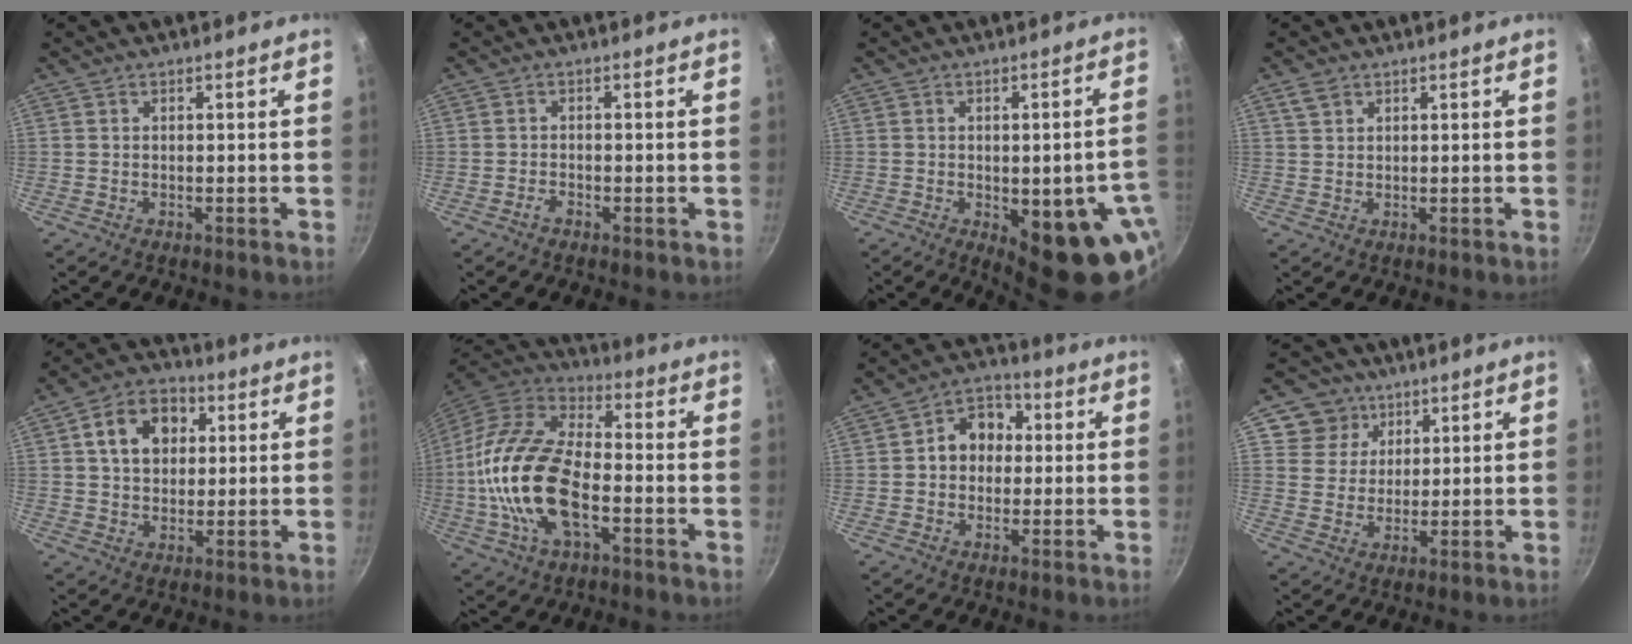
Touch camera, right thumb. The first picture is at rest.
{"total": 1.2, "force": [-0.9, 0.4, 0.7], "torque": [-0.016, 0.007, -0.021]}
{"total": 17.9, "force": [-5.4, 6.2, 15.9], "torque": [-0.148, 0.002, -0.058]}
{"total": 2.3, "force": [1.4, 1.4, 1.1], "torque": [-0.017, -0.001, 0.029]}
{"total": 11.2, "force": [3.2, 8.4, 6.8], "torque": [-0.086, 0.011, 0.039]}
{"total": 21.1, "force": [-4.1, 10.8, 17.7], "torque": [-0.338, 0.030, -0.089]}
{"total": 8.7, "force": [0.8, 7.1, 4.9], "torque": [-0.028, 0.018, -0.002]}
{"total": 7.3, "force": [3.8, 6.2, 1.0], "torque": [0.020, -0.008, 0.058]}